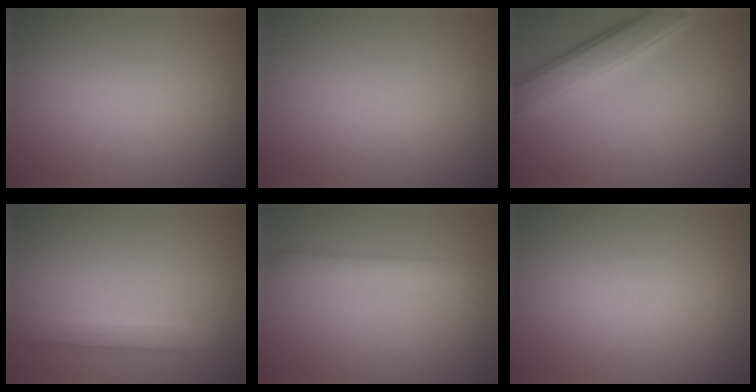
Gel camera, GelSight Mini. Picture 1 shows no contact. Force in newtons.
{"total": 0.0}
{"total": 4.2, "press": 4.2, "slide": 0.3}
{"total": 2.2, "press": 2.2, "slide": 0.1}
{"total": 1.8, "press": 1.8, "slide": 0.1}
{"total": 0.0}